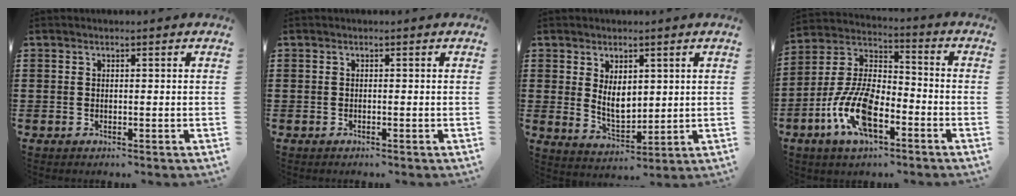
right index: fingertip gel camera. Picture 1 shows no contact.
{"total": 0.0}
{"total": 5.1, "force": [1.8, 3.2, 3.5], "torque": [-0.059, 0.001, 0.031]}
{"total": 12.1, "force": [-5.4, 5.5, 9.3], "torque": [-0.219, 0.002, -0.107]}